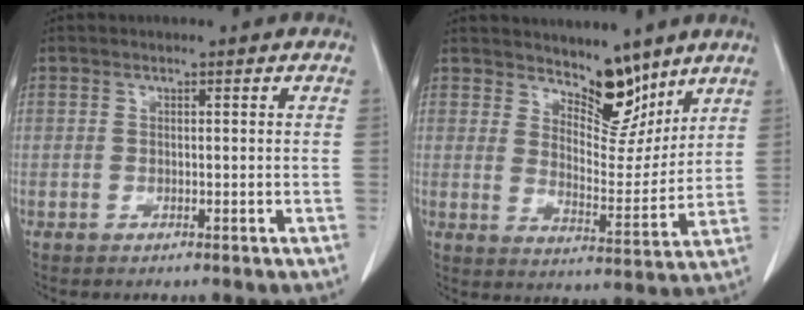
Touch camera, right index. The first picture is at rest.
{"total": 8.3, "force": [6.7, 3.1, 3.9], "torque": [-0.052, -0.012, 0.116]}